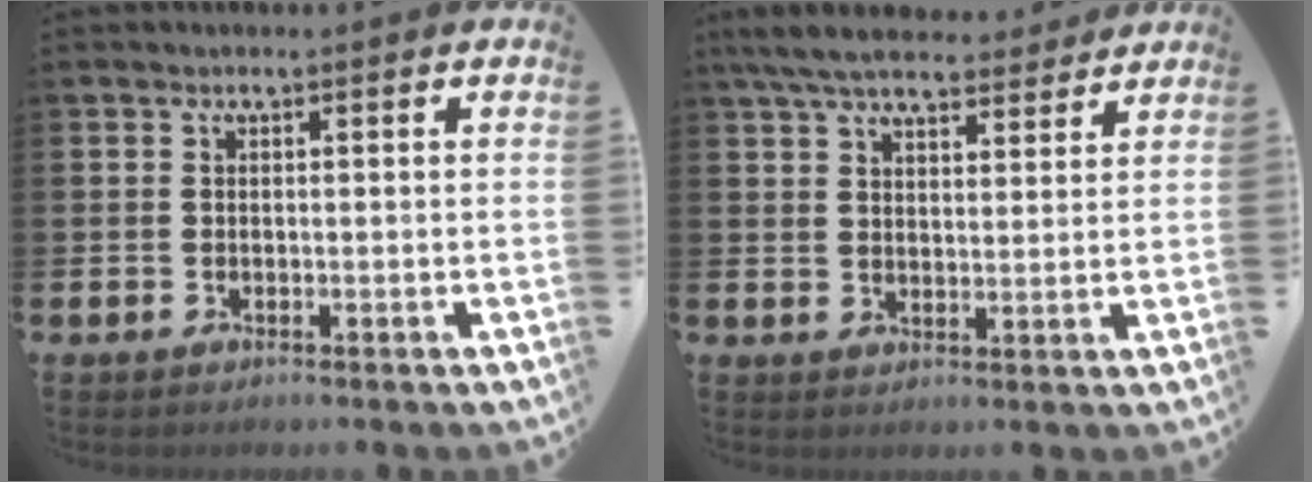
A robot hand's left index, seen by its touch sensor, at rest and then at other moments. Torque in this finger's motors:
{"motor_torque": [1.07, -1.07, 0.37, 0.22]}